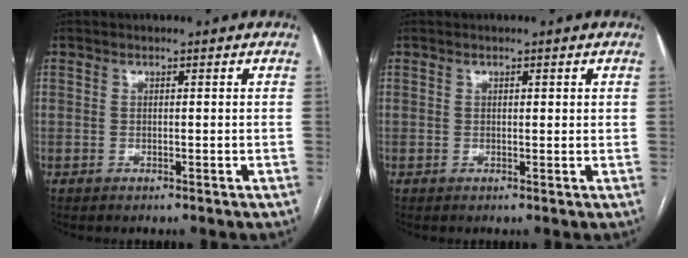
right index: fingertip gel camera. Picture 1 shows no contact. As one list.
[{"total": 0.8, "force": [0.4, 0.4, 0.6], "torque": [-0.006, 0.000, 0.003]}]